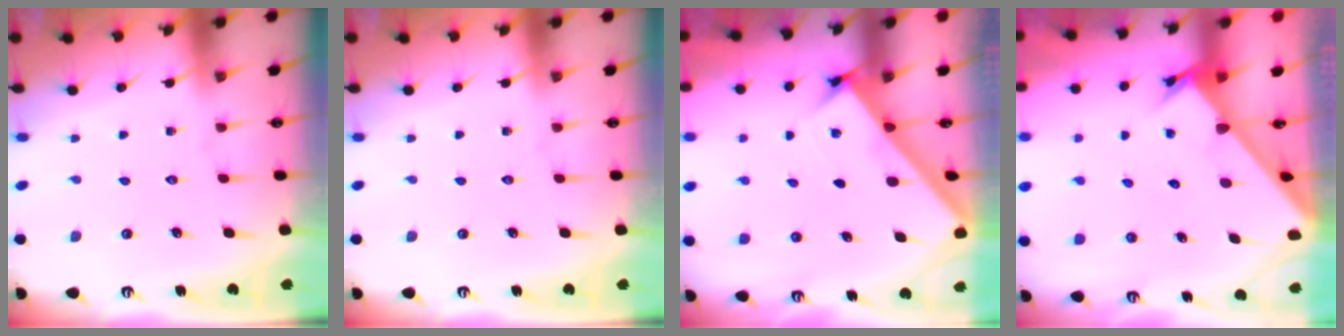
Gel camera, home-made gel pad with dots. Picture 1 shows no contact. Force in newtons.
{"total": 0.0}
{"total": 2.8, "press": 2.8, "slide": 0.4}
{"total": 2.7, "press": 2.7, "slide": 0.3}